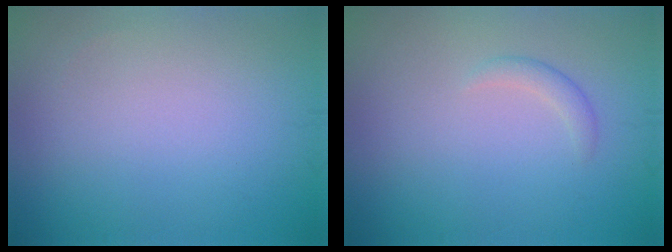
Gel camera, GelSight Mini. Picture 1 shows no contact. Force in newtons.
{"total": 1.1, "press": 1.1, "slide": 0.1}